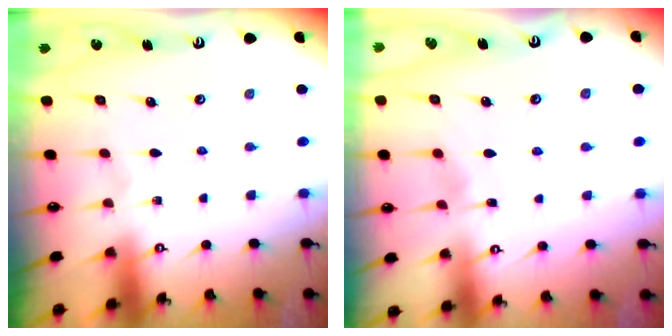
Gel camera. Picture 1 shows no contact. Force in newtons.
{"total": 5.6, "press": 5.5, "slide": 0.7}